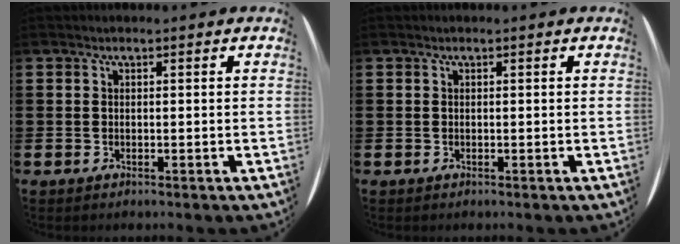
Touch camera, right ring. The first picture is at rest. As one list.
[{"total": 0.0}]